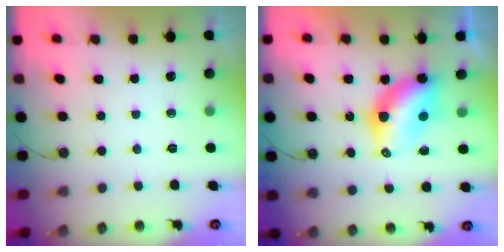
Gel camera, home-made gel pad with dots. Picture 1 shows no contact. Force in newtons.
{"total": 7.8, "press": 7.8, "slide": 0.2}